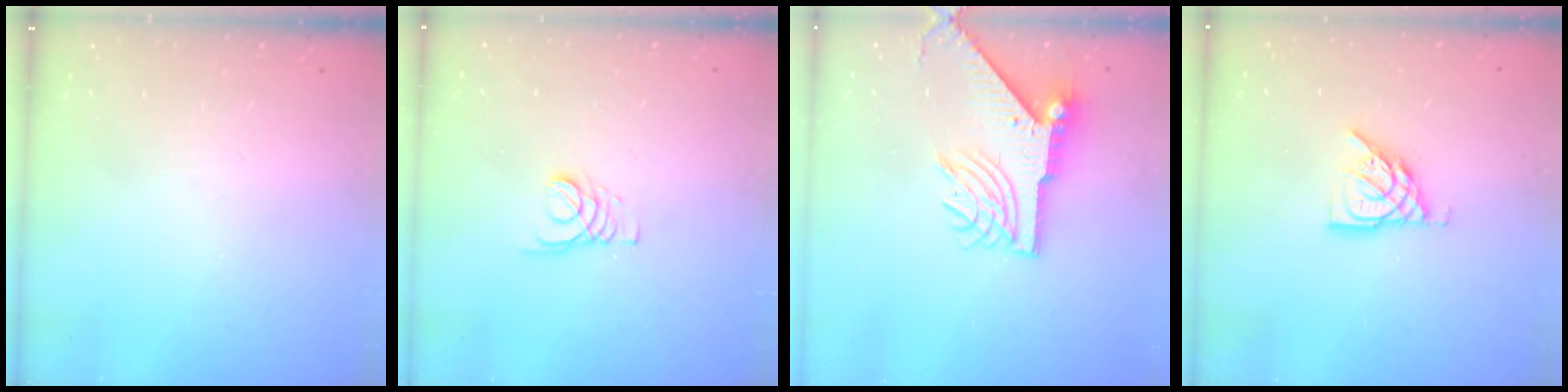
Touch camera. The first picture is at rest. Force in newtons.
{"total": 1.8, "press": 1.7, "slide": 0.1}
{"total": 11.5, "press": 11.4, "slide": 1.3}
{"total": 9.3, "press": 9.2, "slide": 1.2}